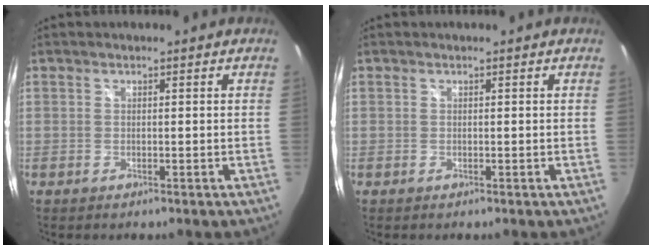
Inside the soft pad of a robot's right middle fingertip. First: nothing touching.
{"total": 0.0}